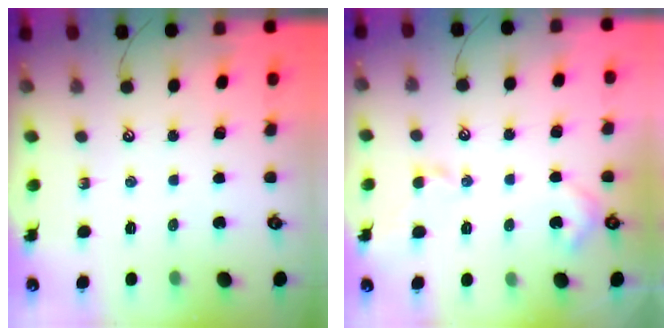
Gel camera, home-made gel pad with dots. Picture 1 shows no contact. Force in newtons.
{"total": 3.9, "press": 3.8, "slide": 0.9}